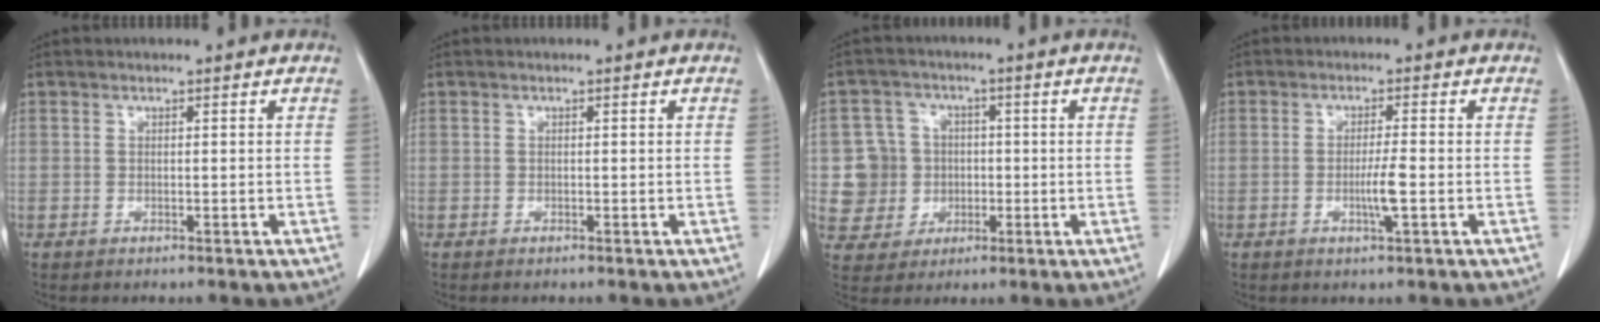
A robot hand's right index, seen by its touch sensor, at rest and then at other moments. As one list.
[{"total": 0.0}, {"total": 7.6, "force": [0.0, 7.6, 0.8], "torque": [-0.020, 0.017, 0.009]}, {"total": 3.4, "force": [-0.9, -0.2, 3.3], "torque": [-0.063, -0.006, -0.017]}]